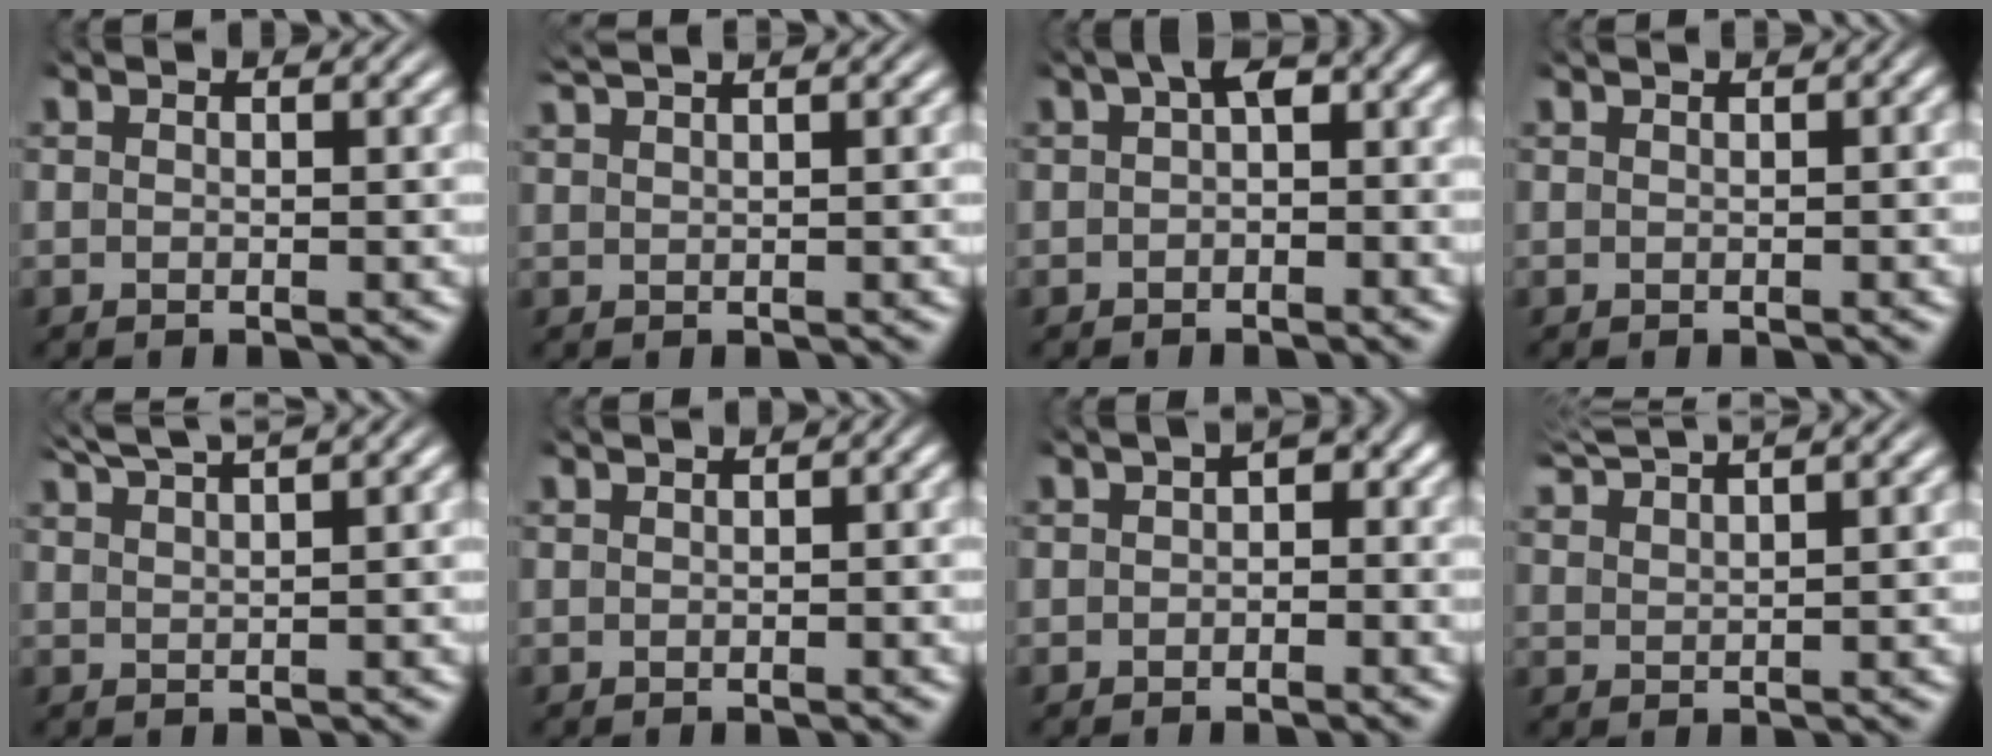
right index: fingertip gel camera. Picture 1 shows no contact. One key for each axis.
{"total": 2.4, "fx": 2.2, "fy": -0.4, "fz": 0.9, "tx": -0.008, "ty": 0.007, "tz": 0.042}
{"total": 3.1, "fx": 0.3, "fy": 1.6, "fz": 2.7, "tx": -0.030, "ty": 0.002, "tz": 0.006}
{"total": 0.7, "fx": 0.4, "fy": 0.0, "fz": 0.5, "tx": 0.002, "ty": 0.001, "tz": 0.006}
{"total": 4.5, "fx": 3.9, "fy": 0.3, "fz": 2.2, "tx": -0.034, "ty": 0.006, "tz": 0.068}
{"total": 0.8, "fx": -0.2, "fy": 0.3, "fz": 0.7, "tx": -0.008, "ty": 0.003, "tz": -0.004}
{"total": 1.6, "fx": -0.3, "fy": 1.1, "fz": 1.1, "tx": -0.003, "ty": 0.004, "tz": -0.008}
{"total": 4.1, "fx": 3.9, "fy": 0.0, "fz": 1.3, "tx": -0.026, "ty": 0.006, "tz": 0.073}